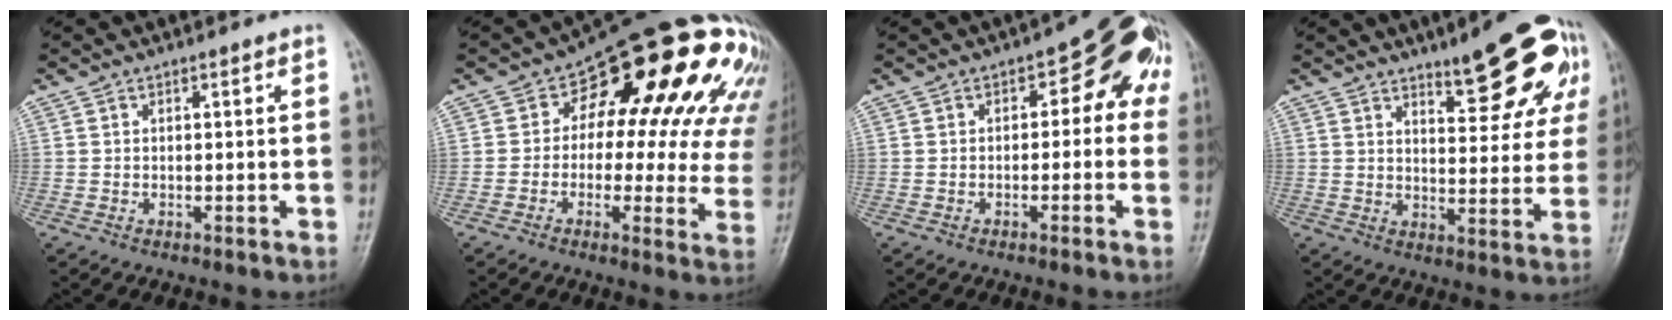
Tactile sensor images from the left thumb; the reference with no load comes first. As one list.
[{"total": 25.4, "force": [9.4, 12.8, 19.8], "torque": [-0.207, 0.018, 0.119]}, {"total": 8.4, "force": [0.8, 5.1, 6.6], "torque": [-0.035, 0.032, -0.004]}, {"total": 14.8, "force": [8.4, 4.9, 11.1], "torque": [-0.105, -0.029, 0.114]}]